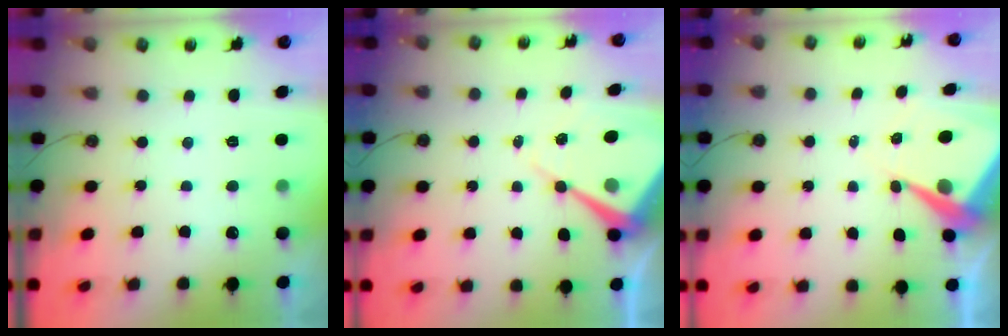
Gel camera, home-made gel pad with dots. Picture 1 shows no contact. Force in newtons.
{"total": 11.6, "press": 11.5, "slide": 0.8}
{"total": 9.6, "press": 9.5, "slide": 0.9}